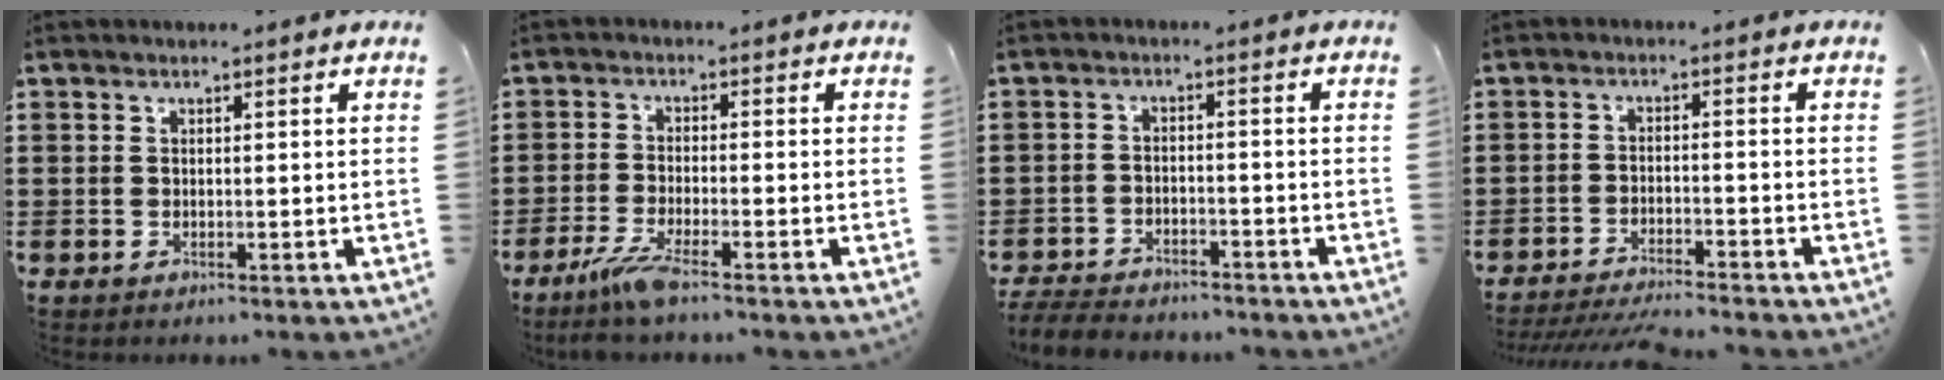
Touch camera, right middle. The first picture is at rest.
{"total": 4.9, "force": [-3.6, 0.2, 3.4], "torque": [-0.080, -0.018, -0.071]}
{"total": 4.6, "force": [-4.4, 0.8, 0.7], "torque": [-0.024, 0.002, -0.094]}
{"total": 4.1, "force": [-3.9, 0.1, 1.1], "torque": [-0.025, -0.006, -0.081]}